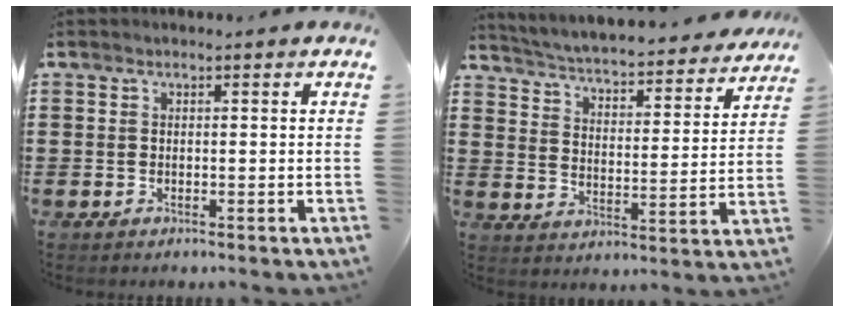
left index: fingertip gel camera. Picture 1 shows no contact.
{"total": 3.9, "force": [3.8, -0.4, 0.7], "torque": [-0.038, -0.037, 0.057]}